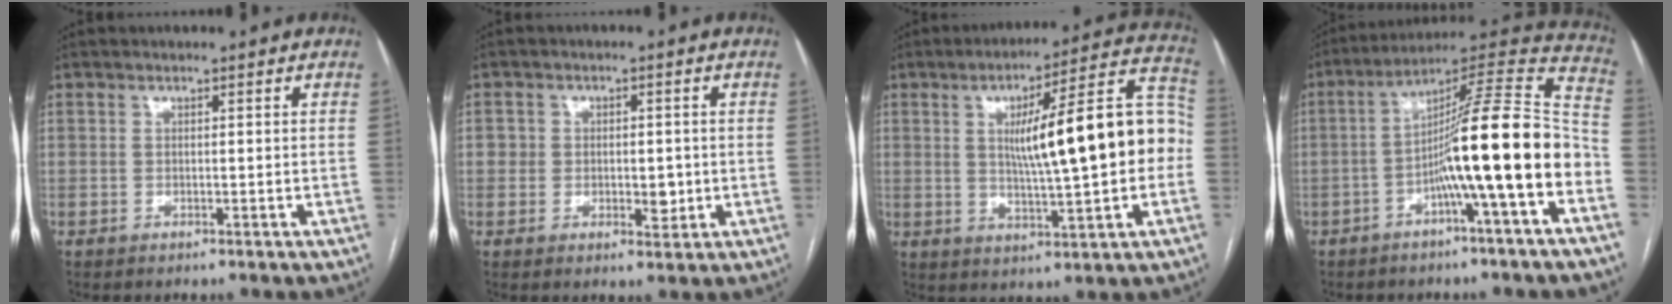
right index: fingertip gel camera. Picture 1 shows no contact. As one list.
[{"total": 4.4, "force": [-0.4, 3.2, 3.0], "torque": [-0.032, 0.005, 0.000]}, {"total": 18.3, "force": [0.7, 2.6, 18.2], "torque": [-0.265, 0.037, 0.010]}, {"total": 18.6, "force": [-4.9, -0.3, 17.9], "torque": [-0.277, 0.023, -0.086]}]